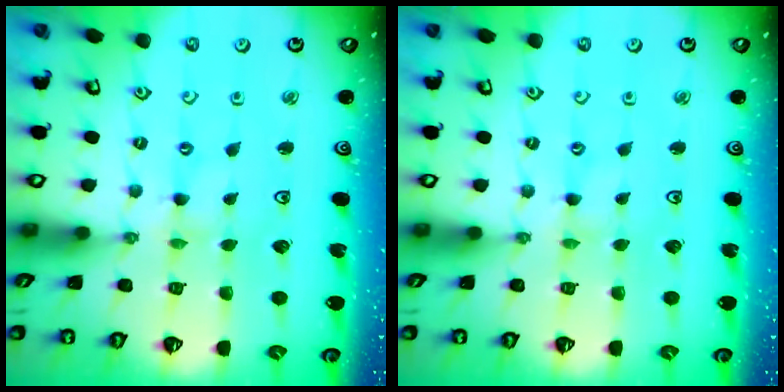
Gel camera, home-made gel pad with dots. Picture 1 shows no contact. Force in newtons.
{"total": 0.0}